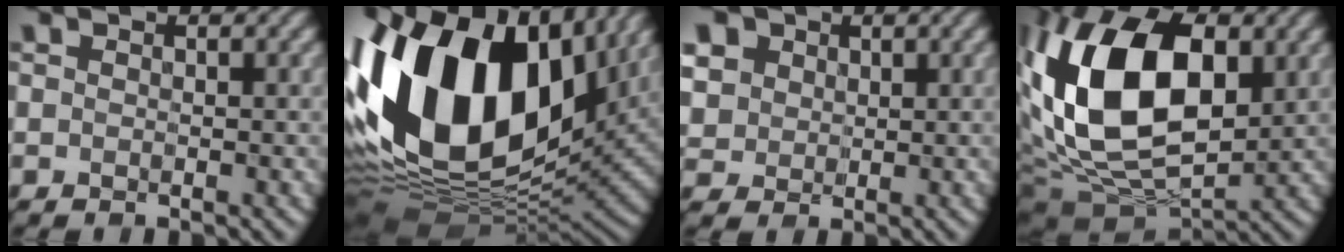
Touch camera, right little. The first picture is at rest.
{"total": 18.6, "force": [4.3, 12.0, 13.6], "torque": [-0.288, 0.018, 0.065]}
{"total": 5.1, "force": [2.1, 4.2, 1.9], "torque": [-0.101, 0.008, 0.048]}
{"total": 15.9, "force": [1.9, 9.3, 12.8], "torque": [-0.257, 0.011, 0.028]}